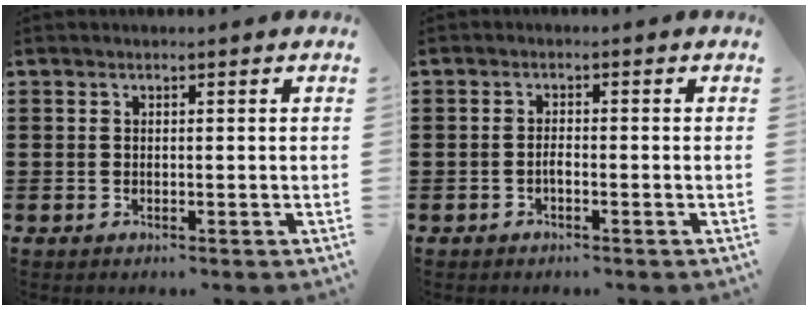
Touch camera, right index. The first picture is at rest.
{"total": 1.3, "force": [-0.7, 0.3, 1.0], "torque": [-0.021, -0.001, -0.012]}